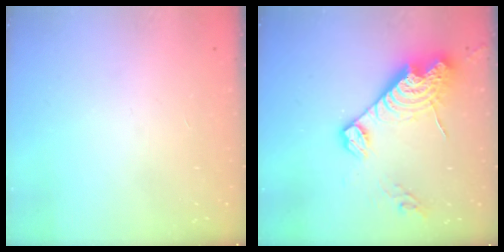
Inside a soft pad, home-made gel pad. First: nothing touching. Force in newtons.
{"total": 16.4, "press": 16.3, "slide": 1.5}